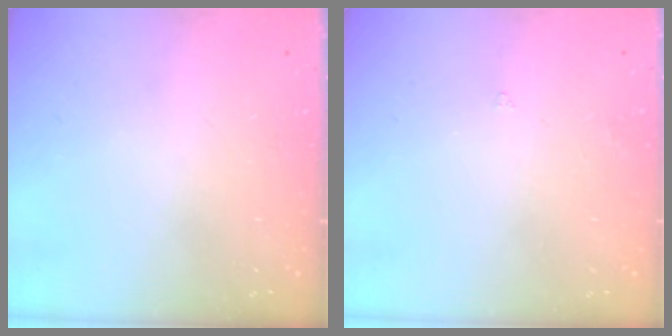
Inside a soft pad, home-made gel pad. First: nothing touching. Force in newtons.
{"total": 2.3, "press": 2.3, "slide": 0.5}